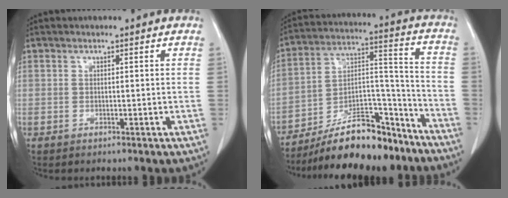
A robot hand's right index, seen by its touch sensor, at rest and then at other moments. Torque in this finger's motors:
{"motor_torque": [1.10, -1.04, 0.87, 0.21]}